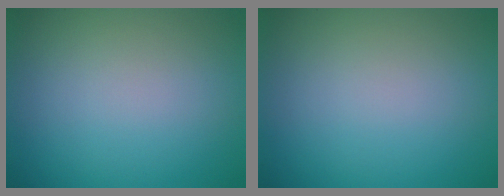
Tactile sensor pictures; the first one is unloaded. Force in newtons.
{"total": 0.0}